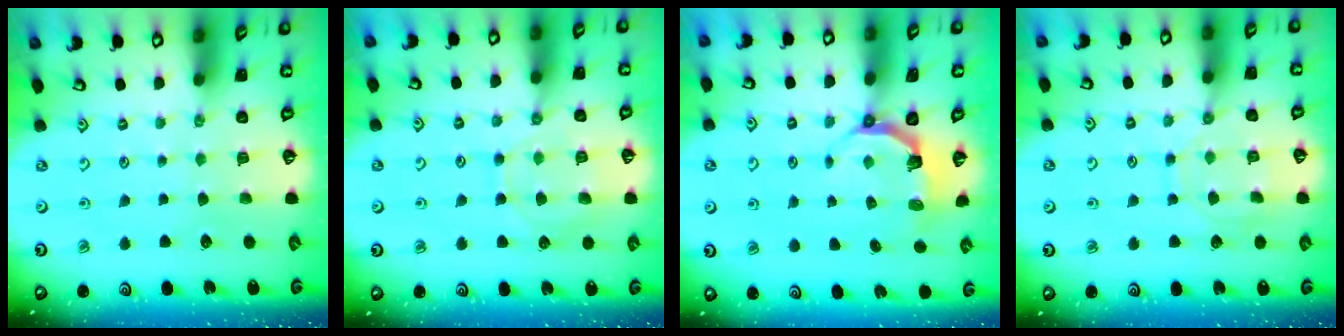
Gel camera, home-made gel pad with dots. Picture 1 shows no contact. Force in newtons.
{"total": 10.4, "press": 10.4, "slide": 1.1}
{"total": 5.1, "press": 3.6, "slide": 3.6}
{"total": 10.1, "press": 10.1, "slide": 0.7}